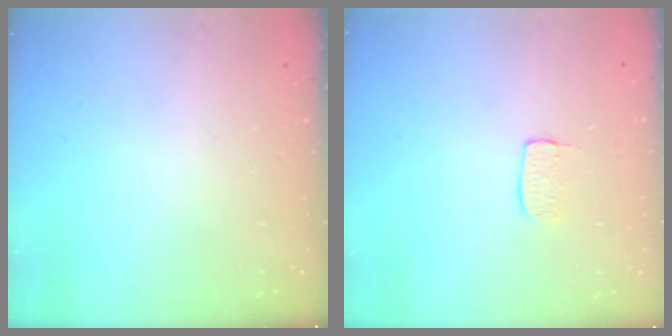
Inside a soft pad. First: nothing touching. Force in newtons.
{"total": 5.0, "press": 5.0, "slide": 0.3}